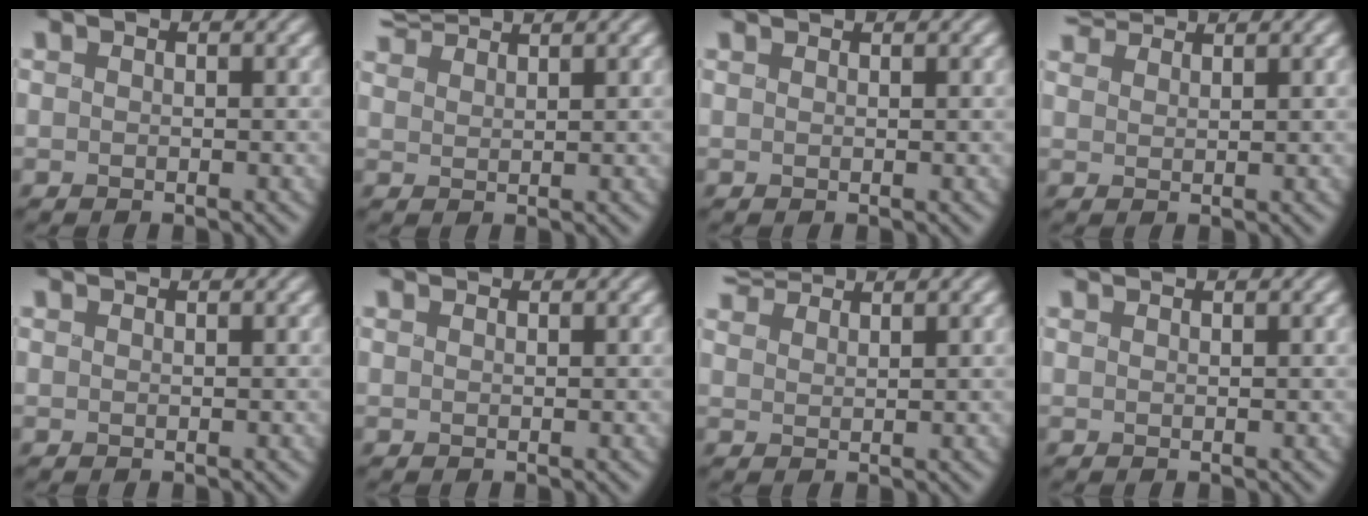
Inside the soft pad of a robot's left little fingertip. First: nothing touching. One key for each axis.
{"total": 3.6, "fx": 3.4, "fy": 0.3, "fz": 1.1, "tx": -0.033, "ty": 0.021, "tz": 0.065}
{"total": 1.1, "fx": 1.1, "fy": -0.1, "fz": 0.1, "tx": -0.005, "ty": 0.010, "tz": 0.021}
{"total": 3.4, "fx": 3.2, "fy": 0.6, "fz": 1.1, "tx": -0.032, "ty": 0.020, "tz": 0.058}
{"total": 1.0, "fx": 1.0, "fy": -0.2, "fz": 0.1, "tx": -0.004, "ty": 0.010, "tz": 0.019}
{"total": 1.4, "fx": 1.3, "fy": 0.0, "fz": 0.3, "tx": -0.009, "ty": 0.012, "tz": 0.023}
{"total": 4.0, "fx": 3.7, "fy": 0.7, "fz": 1.3, "tx": -0.039, "ty": 0.021, "tz": 0.066}
{"total": 1.3, "fx": 1.3, "fy": -0.2, "fz": 0.2, "tx": -0.005, "ty": 0.012, "tz": 0.023}